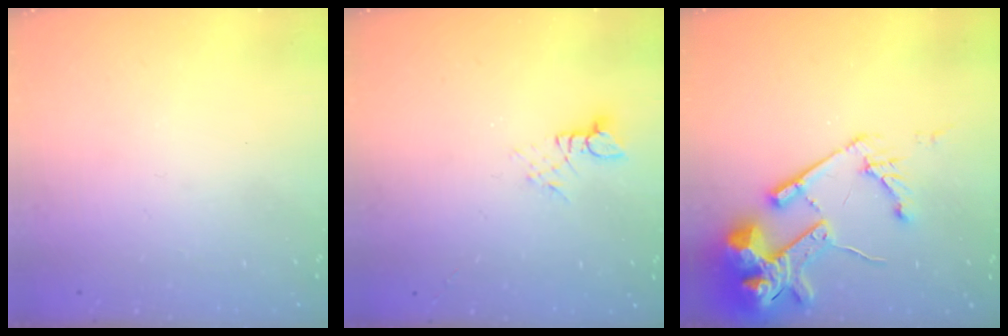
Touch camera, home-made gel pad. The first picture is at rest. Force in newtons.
{"total": 3.0, "press": 3.0, "slide": 0.3}
{"total": 17.0, "press": 16.9, "slide": 1.9}